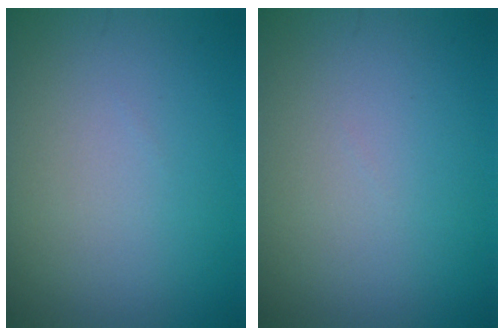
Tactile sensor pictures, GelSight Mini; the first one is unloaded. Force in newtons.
{"total": 0.0}